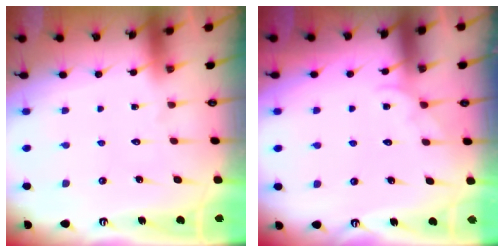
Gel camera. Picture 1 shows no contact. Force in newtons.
{"total": 3.1, "press": 3.1, "slide": 0.3}